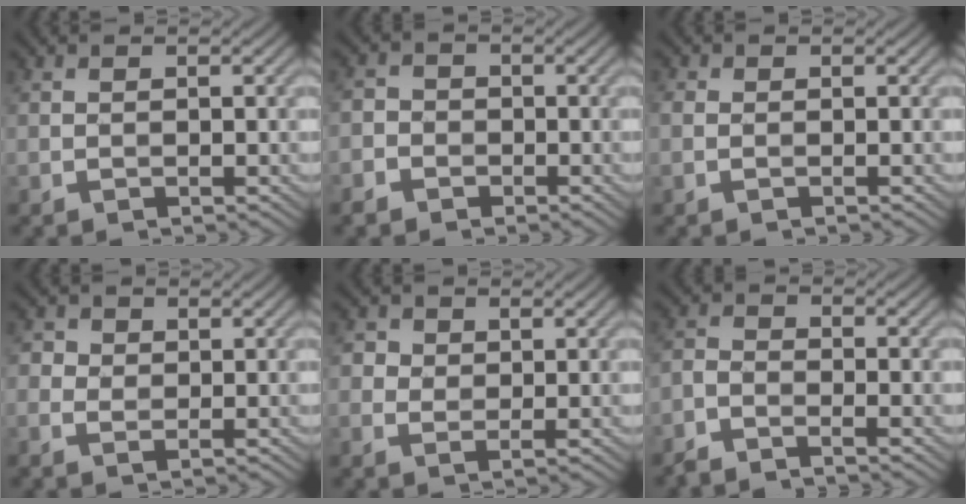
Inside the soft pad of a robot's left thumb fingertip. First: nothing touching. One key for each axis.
{"total": 3.2, "fx": -1.6, "fy": 2.7, "fz": 0.6, "tx": -0.017, "ty": 0.000, "tz": -0.043}
{"total": 1.2, "fx": -0.1, "fy": 0.9, "fz": 0.8, "tx": -0.022, "ty": 0.001, "tz": -0.001}
{"total": 2.4, "fx": 0.4, "fy": 2.1, "fz": 1.1, "tx": -0.037, "ty": 0.004, "tz": 0.008}
{"total": 2.5, "fx": 0.8, "fy": 2.1, "fz": 1.2, "tx": -0.035, "ty": 0.003, "tz": 0.012}
{"total": 2.8, "fx": -2.6, "fy": 0.5, "fz": 0.9, "tx": -0.033, "ty": -0.004, "tz": -0.066}